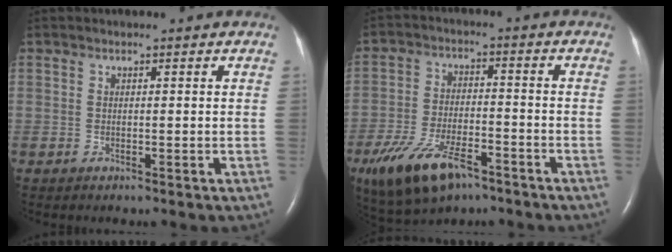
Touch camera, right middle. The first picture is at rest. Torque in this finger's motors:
{"motor_torque": [1.25, -0.89, 0.59, 0.08]}